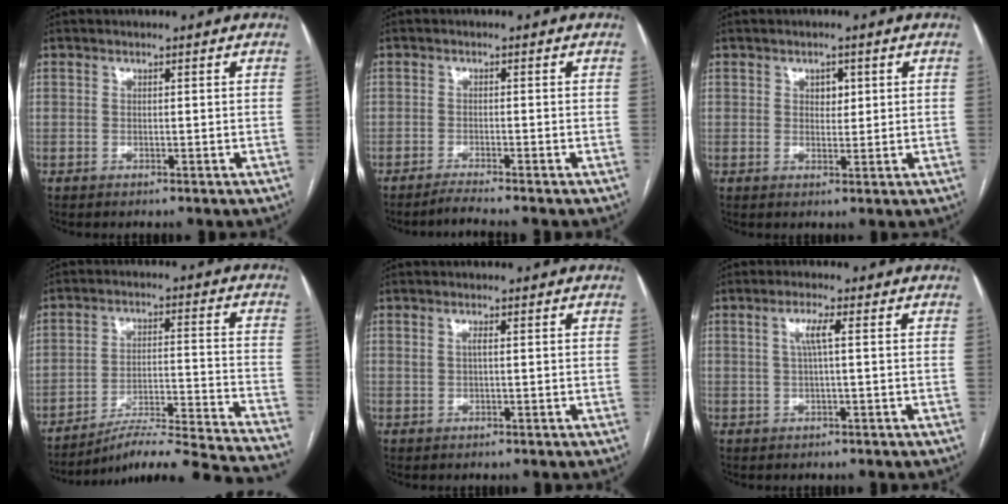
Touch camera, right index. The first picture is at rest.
{"total": 2.9, "force": [-2.6, -1.1, 0.8], "torque": [-0.016, -0.009, -0.046]}
{"total": 2.1, "force": [0.7, 1.5, 1.3], "torque": [-0.014, 0.001, 0.010]}
{"total": 22.8, "force": [-21.3, -1.7, 7.9], "torque": [-0.065, -0.015, -0.296]}
{"total": 1.0, "force": [0.2, 0.2, 0.9], "torque": [-0.020, 0.007, 0.006]}
{"total": 2.9, "force": [0.5, 0.0, 2.9], "torque": [-0.058, 0.006, 0.011]}